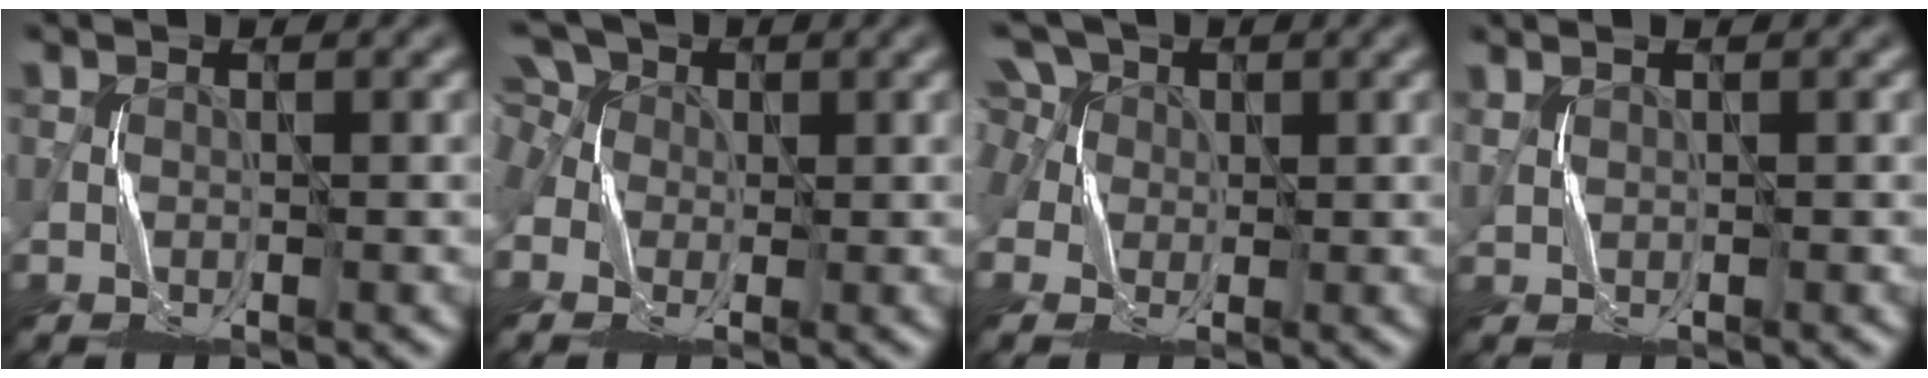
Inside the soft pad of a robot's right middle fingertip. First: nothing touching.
{"total": 6.3, "force": [1.2, 5.1, 3.5], "torque": [-0.084, 0.030, -0.018]}
{"total": 6.8, "force": [2.7, 5.3, 3.3], "torque": [-0.080, 0.028, 0.024]}
{"total": 0.8, "force": [0.7, 0.2, 0.3], "torque": [-0.014, 0.001, 0.017]}